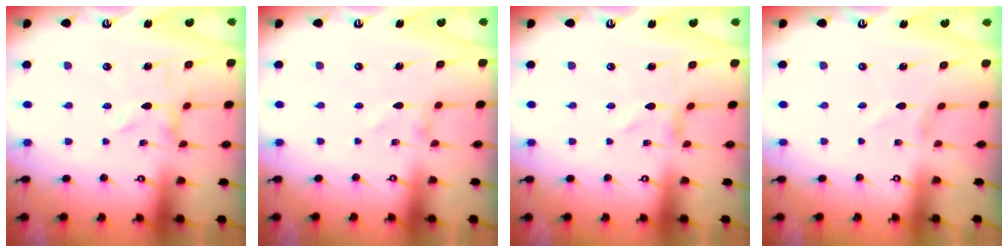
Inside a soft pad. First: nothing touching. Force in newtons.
{"total": 1.1, "press": 1.1, "slide": 0.1}
{"total": 0.0}
{"total": 1.0, "press": 1.0, "slide": 0.0}